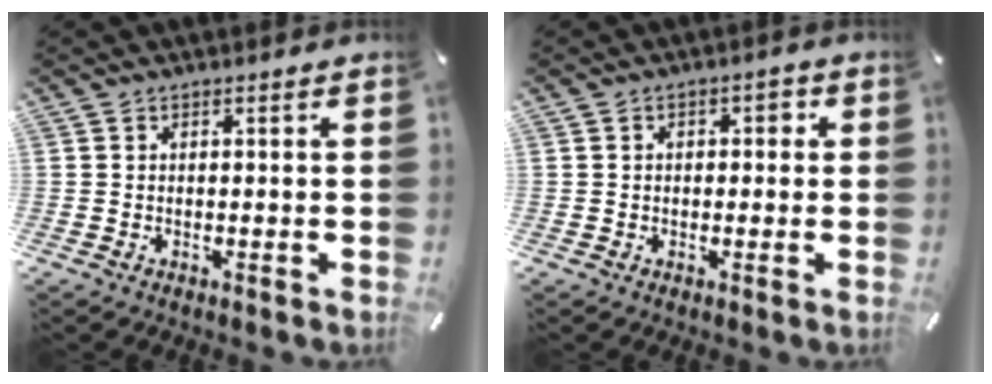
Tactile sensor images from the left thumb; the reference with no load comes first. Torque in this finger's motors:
{"motor_torque": [-0.01, -0.08, -0.06, 0.00, -0.02]}